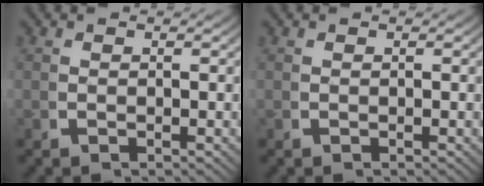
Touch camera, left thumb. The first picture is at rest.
{"total": 0.0}